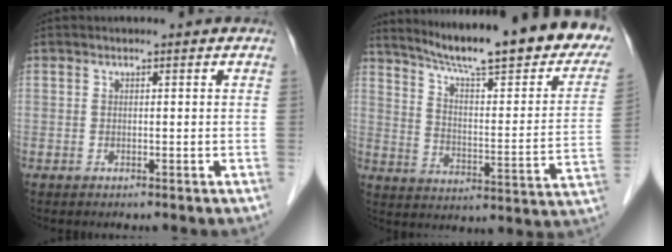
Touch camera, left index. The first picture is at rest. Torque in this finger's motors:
{"motor_torque": [0.31, -0.46, 0.48, 0.11]}